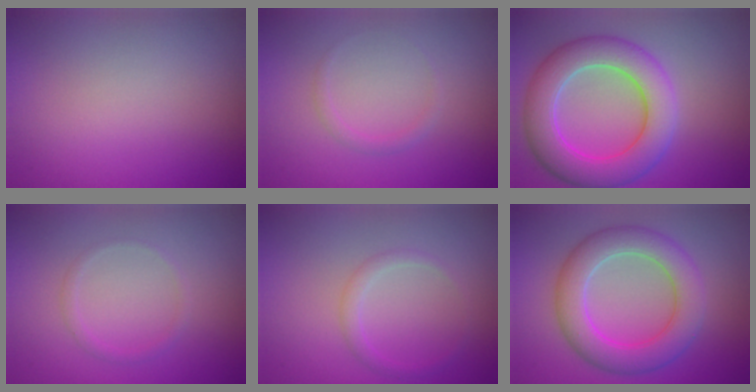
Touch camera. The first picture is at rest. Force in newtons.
{"total": 0.8, "press": 0.8, "slide": 0.0}
{"total": 7.3, "press": 7.3, "slide": 0.3}
{"total": 0.9, "press": 0.9, "slide": 0.1}
{"total": 1.2, "press": 1.2, "slide": 0.1}
{"total": 6.0, "press": 6.0, "slide": 0.2}